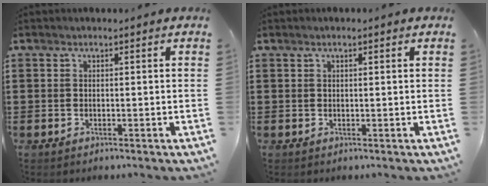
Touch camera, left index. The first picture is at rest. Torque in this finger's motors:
{"motor_torque": [1.52, 0.29, 0.07, 0.03]}